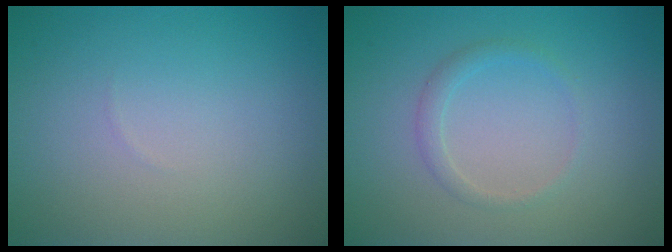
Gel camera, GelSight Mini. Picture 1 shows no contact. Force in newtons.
{"total": 1.3, "press": 1.3, "slide": 0.1}